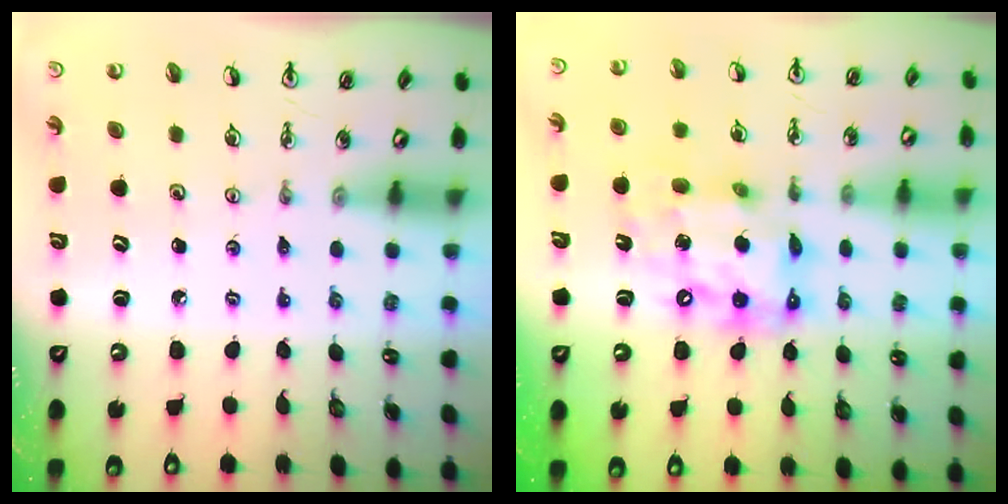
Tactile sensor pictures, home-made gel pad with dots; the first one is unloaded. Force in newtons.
{"total": 13.9, "press": 13.8, "slide": 1.2}